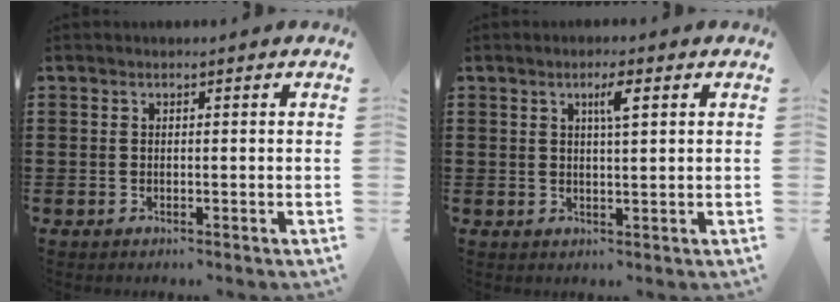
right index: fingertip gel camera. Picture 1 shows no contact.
{"total": 2.9, "force": [1.1, 0.3, 2.7], "torque": [-0.046, 0.001, 0.015]}